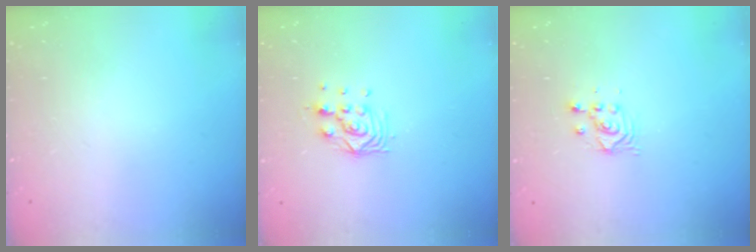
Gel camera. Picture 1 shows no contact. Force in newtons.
{"total": 8.8, "press": 8.8, "slide": 0.7}
{"total": 2.8, "press": 2.8, "slide": 0.1}